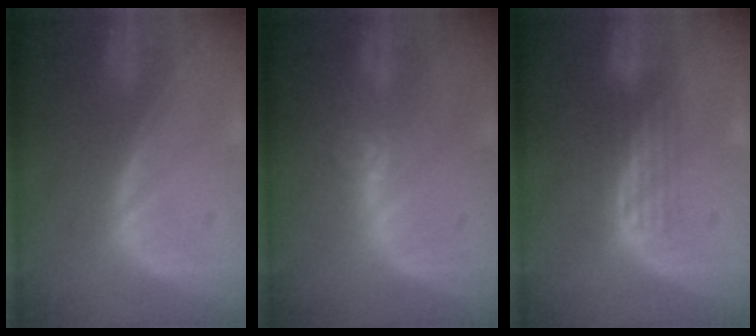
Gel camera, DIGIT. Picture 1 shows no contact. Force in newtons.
{"total": 3.6, "press": 3.4, "slide": 1.2}
{"total": 2.9, "press": 2.7, "slide": 1.2}